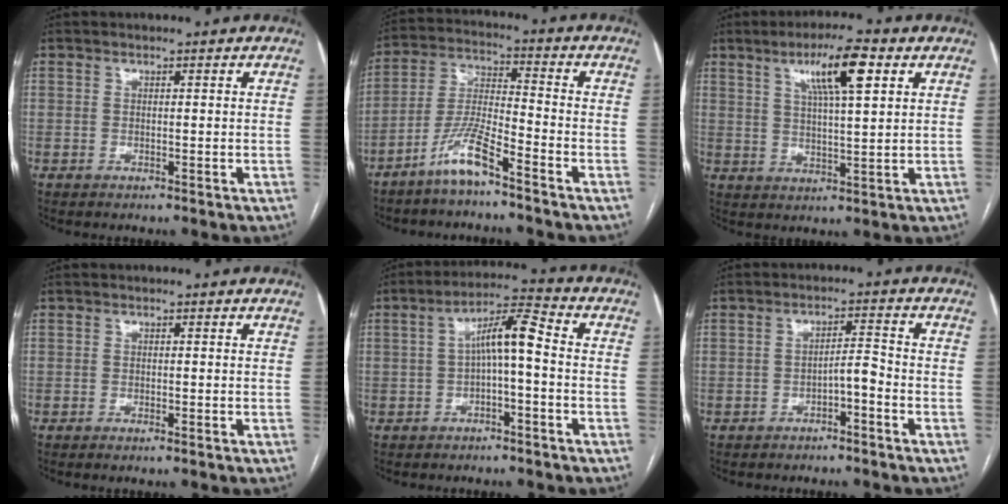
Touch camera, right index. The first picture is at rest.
{"total": 8.1, "force": [-5.8, 0.6, 5.6], "torque": [-0.126, -0.011, -0.117]}
{"total": 9.2, "force": [4.4, 1.1, 8.1], "torque": [-0.145, 0.009, 0.074]}
{"total": 0.7, "force": [-0.5, 0.0, 0.5], "torque": [-0.011, -0.002, -0.008]}
{"total": 6.9, "force": [-0.4, 1.1, 6.8], "torque": [-0.120, 0.030, -0.008]}
{"total": 3.2, "force": [-1.9, 0.6, 2.5], "torque": [-0.041, 0.008, -0.028]}